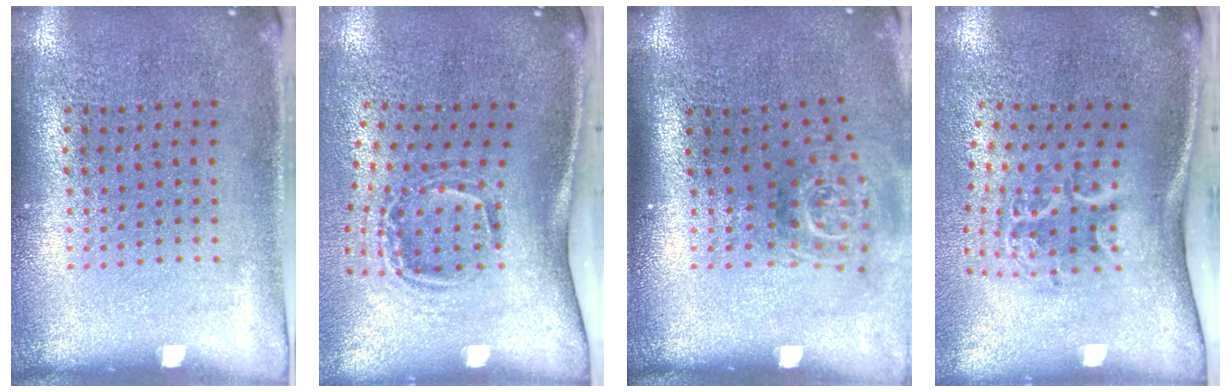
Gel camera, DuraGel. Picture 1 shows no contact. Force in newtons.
{"total": 2.1, "press": 1.3, "slide": 1.6}
{"total": 1.8, "press": 1.2, "slide": 1.3}
{"total": 2.2, "press": 1.3, "slide": 1.8}